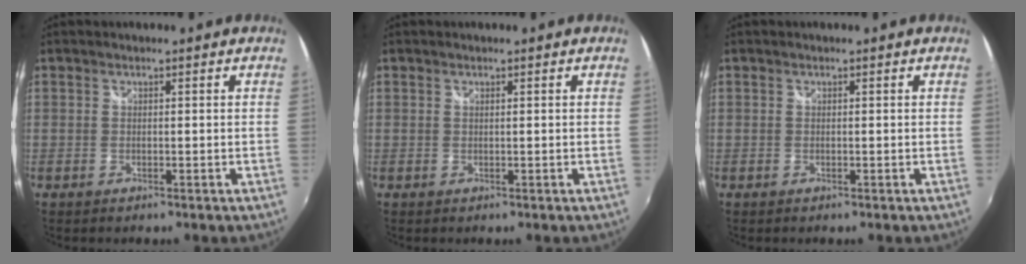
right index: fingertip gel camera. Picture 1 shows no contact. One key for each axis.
{"total": 0.0}
{"total": 0.0}